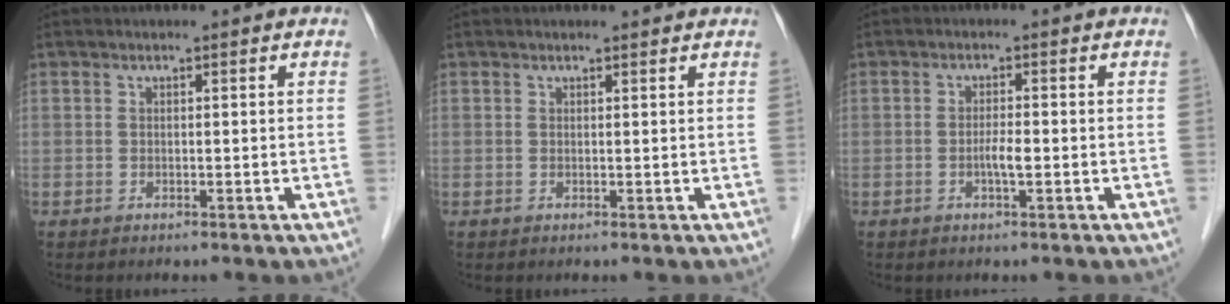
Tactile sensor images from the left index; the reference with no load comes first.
{"total": 1.1, "force": [1.1, 0.1, 0.1], "torque": [-0.012, 0.001, 0.014]}
{"total": 2.0, "force": [-0.6, 0.2, 1.9], "torque": [-0.037, 0.001, -0.011]}